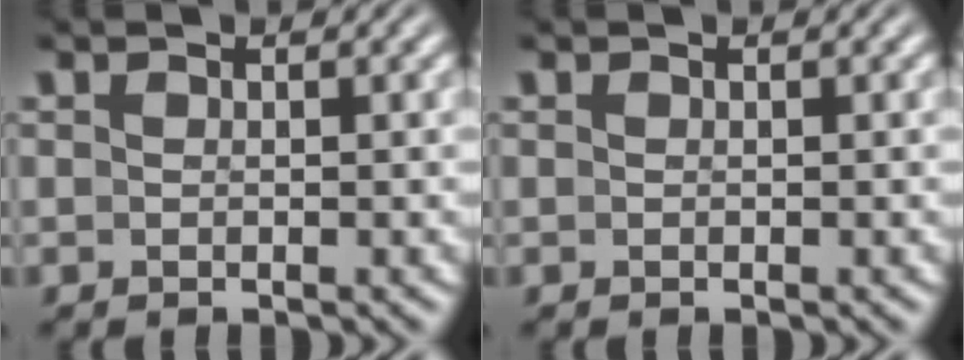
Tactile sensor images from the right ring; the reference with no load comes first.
{"total": 0.0}